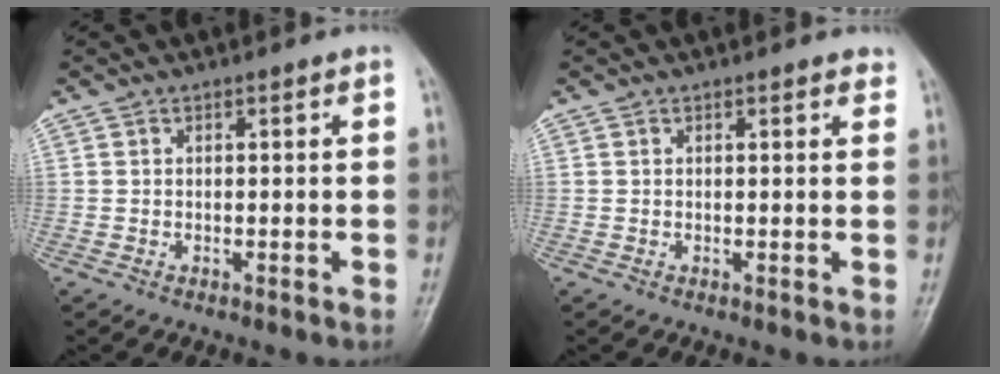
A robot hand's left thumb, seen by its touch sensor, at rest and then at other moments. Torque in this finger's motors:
{"motor_torque": [-0.18, -0.06, 0.14, 0.05, 0.04]}